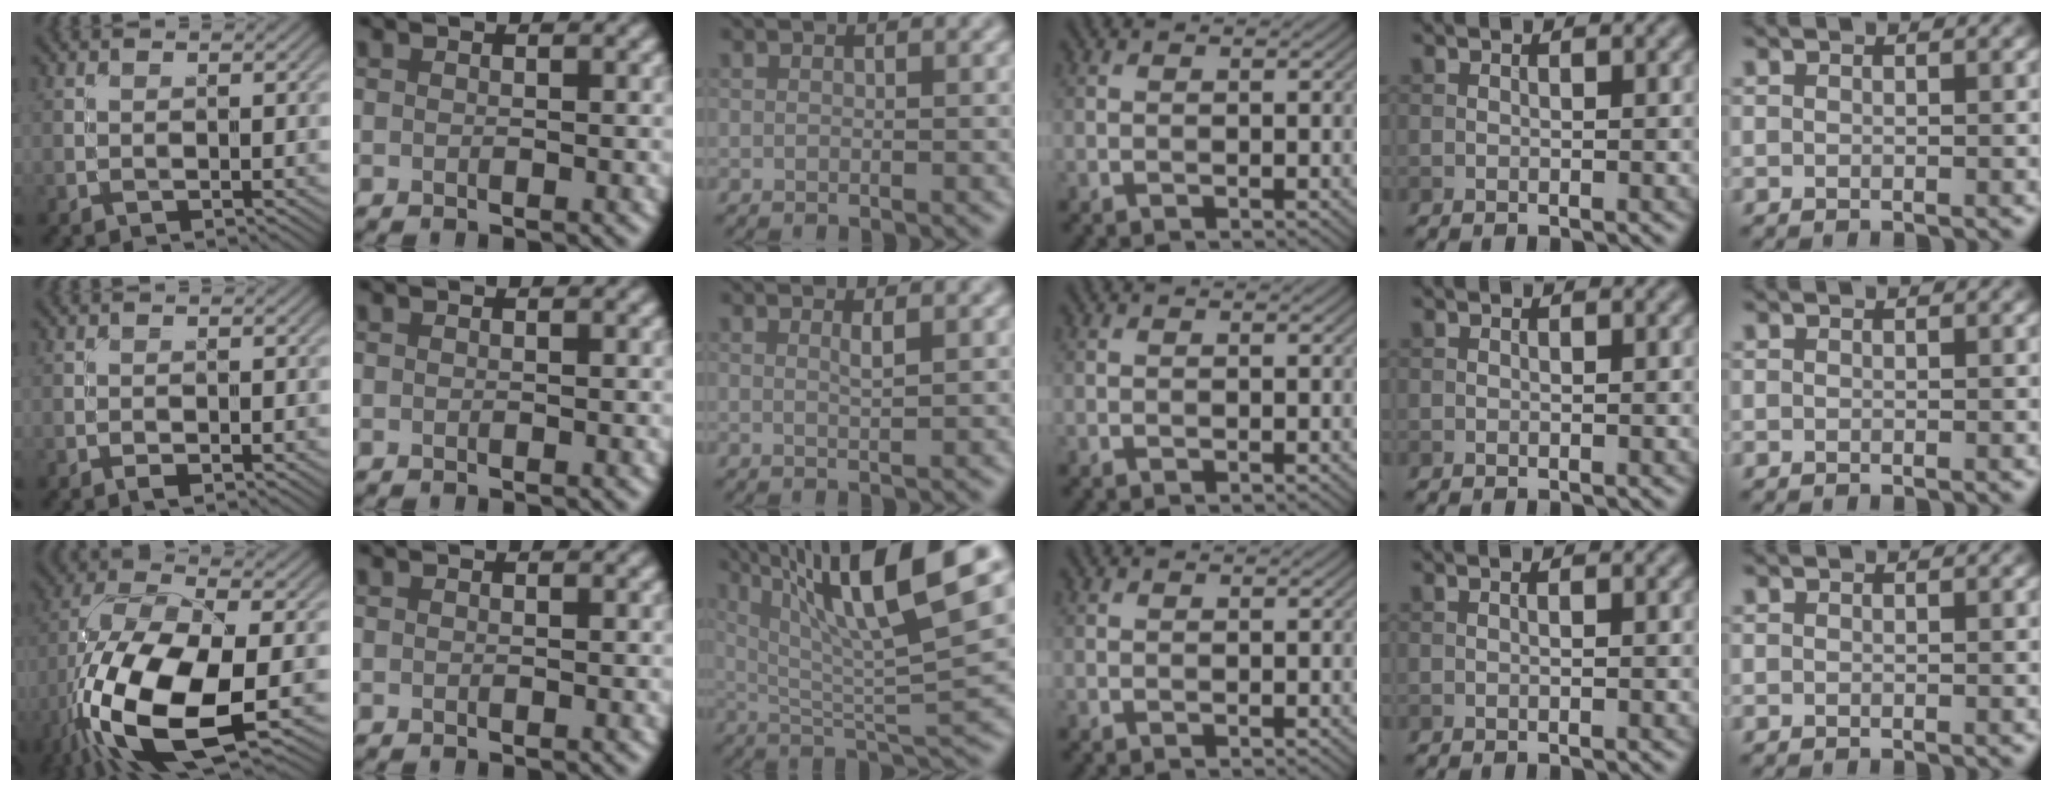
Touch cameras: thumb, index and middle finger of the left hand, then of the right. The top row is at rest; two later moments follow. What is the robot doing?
{"motion": "unscrew", "object": "medicine bottle"}